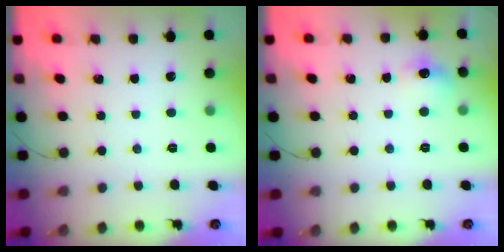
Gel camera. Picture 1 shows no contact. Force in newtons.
{"total": 7.1, "press": 6.9, "slide": 1.7}